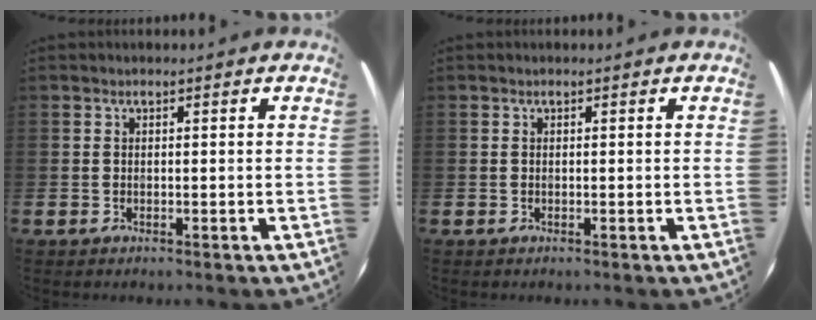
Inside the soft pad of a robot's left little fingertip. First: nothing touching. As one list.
[{"total": 0.0}]